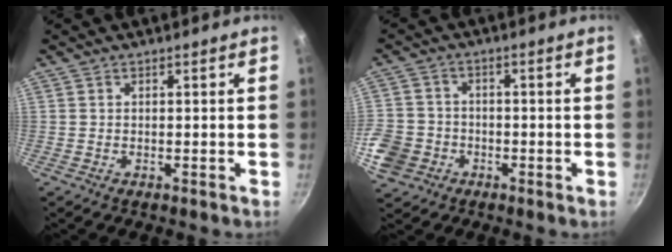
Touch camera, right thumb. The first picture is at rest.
{"total": 10.9, "force": [-3.7, 9.3, 4.4], "torque": [-0.097, 0.035, -0.077]}